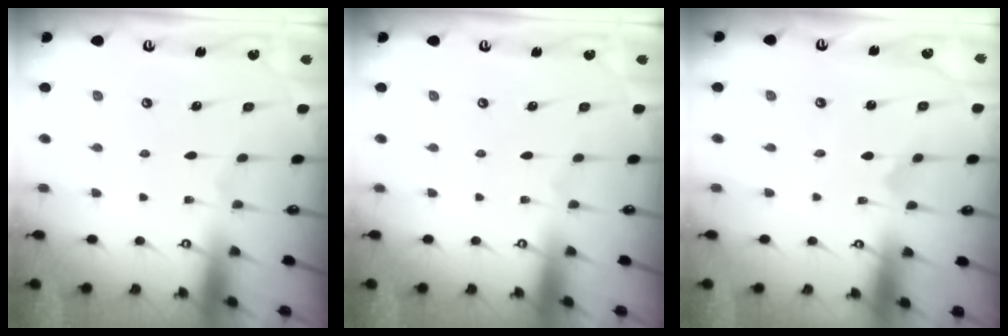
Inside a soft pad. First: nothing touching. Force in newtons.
{"total": 0.0}
{"total": 0.0}